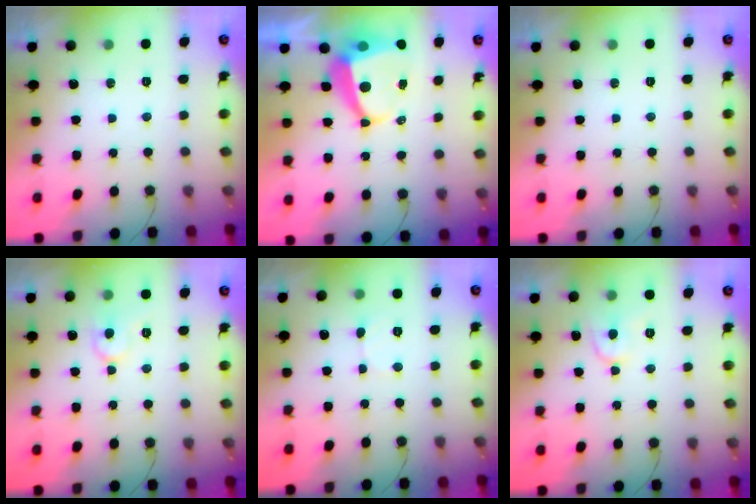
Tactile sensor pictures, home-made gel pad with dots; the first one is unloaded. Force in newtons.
{"total": 7.6, "press": 7.5, "slide": 0.9}
{"total": 0.0}
{"total": 8.3, "press": 8.3, "slide": 0.7}
{"total": 2.4, "press": 2.4, "slide": 0.2}
{"total": 7.3, "press": 7.2, "slide": 0.8}